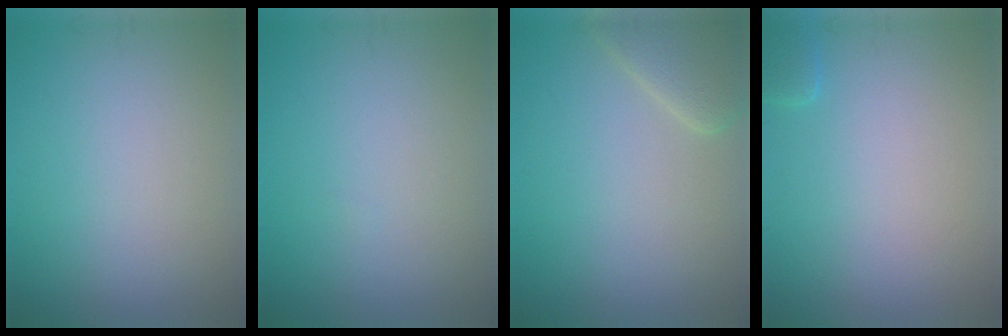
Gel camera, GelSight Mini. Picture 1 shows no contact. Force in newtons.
{"total": 0.0}
{"total": 3.2, "press": 3.2, "slide": 0.4}
{"total": 1.1, "press": 1.0, "slide": 0.1}